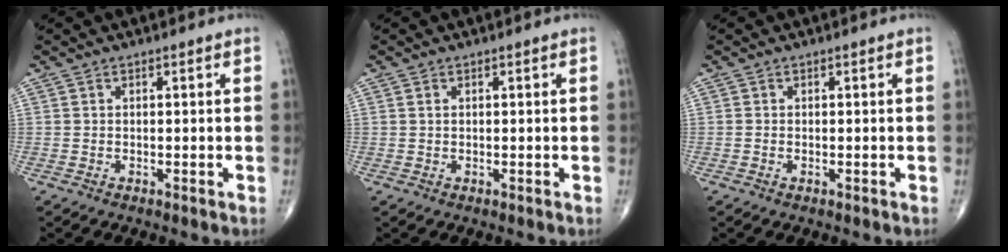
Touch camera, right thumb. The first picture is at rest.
{"total": 0.6, "force": [0.2, 0.4, 0.4], "torque": [-0.009, 0.003, 0.005]}
{"total": 0.0}